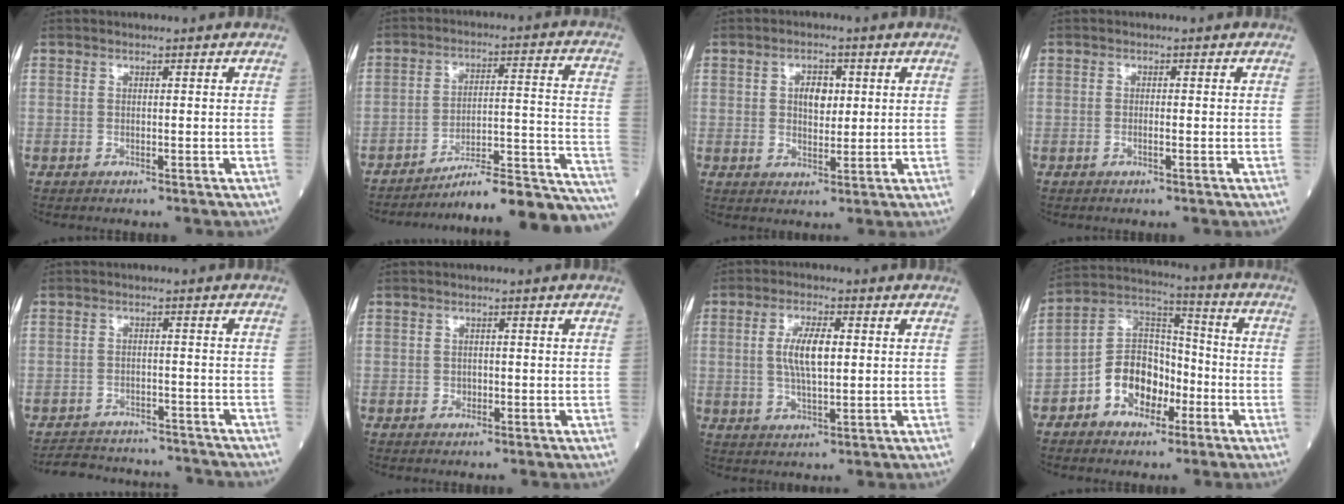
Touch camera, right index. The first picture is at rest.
{"total": 21.2, "force": [-19.6, 0.3, 8.0], "torque": [-0.042, 0.030, -0.271]}
{"total": 4.2, "force": [1.0, 2.4, 3.2], "torque": [-0.052, 0.003, 0.018]}
{"total": 0.9, "force": [-0.4, 0.0, 0.8], "torque": [-0.017, 0.001, -0.008]}
{"total": 11.4, "force": [-10.8, 2.7, 2.1], "torque": [-0.039, 0.013, -0.143]}
{"total": 0.8, "force": [-0.2, 0.7, 0.3], "torque": [-0.001, 0.003, -0.003]}
{"total": 6.4, "force": [0.8, 1.7, 6.1], "torque": [-0.122, 0.005, 0.018]}
{"total": 10.4, "force": [-4.2, 7.1, 6.2], "torque": [-0.131, 0.034, -0.076]}